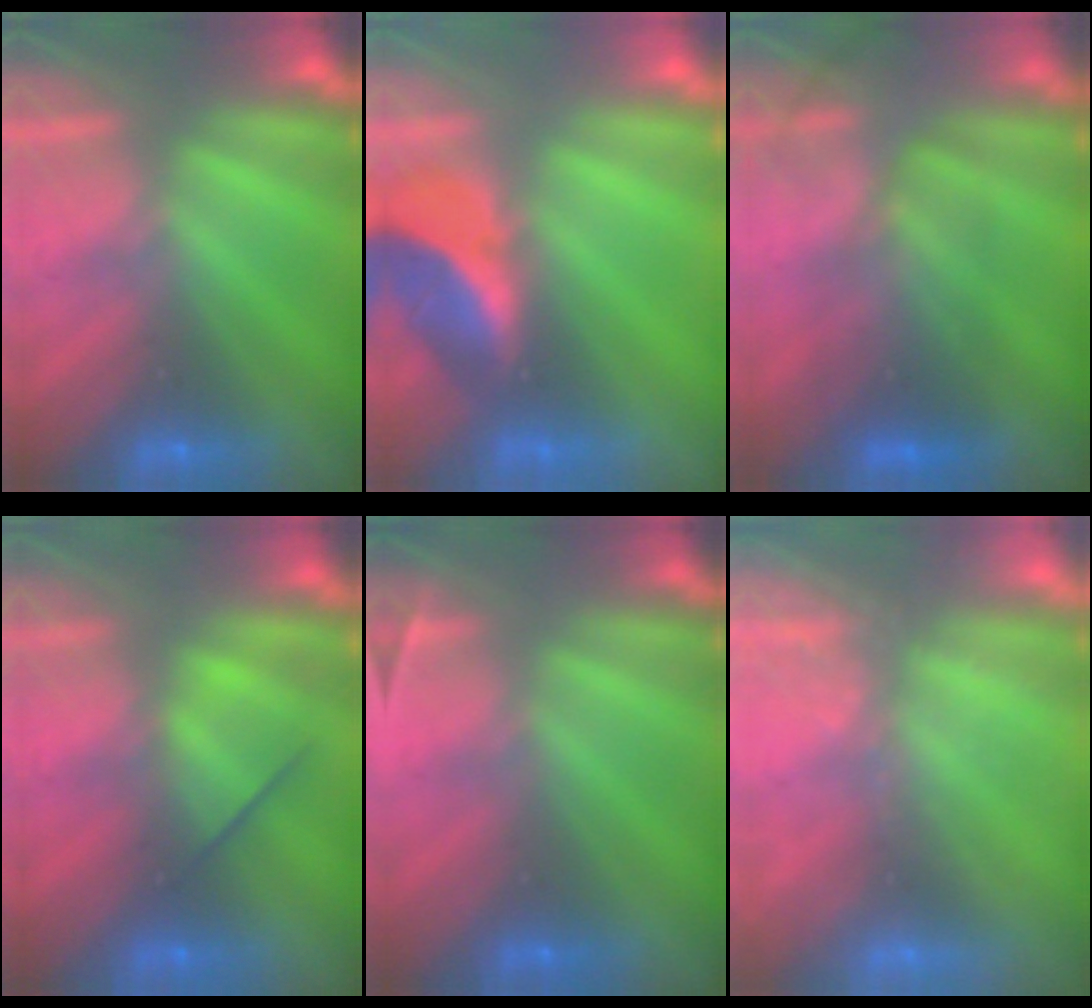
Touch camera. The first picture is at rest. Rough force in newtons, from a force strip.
{"total": 2.6}
{"total": 2.9}
{"total": 2.5}
{"total": 2.3}
{"total": 2.6}